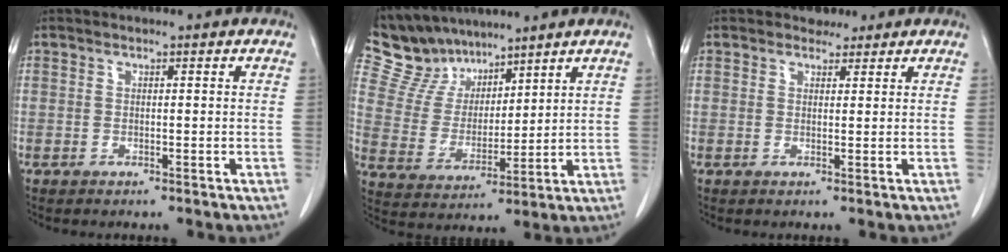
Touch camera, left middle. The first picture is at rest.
{"total": 9.8, "force": [8.8, 4.2, 1.2], "torque": [-0.041, 0.017, 0.183]}
{"total": 1.8, "force": [1.5, 1.0, -0.1], "torque": [0.001, 0.002, 0.021]}